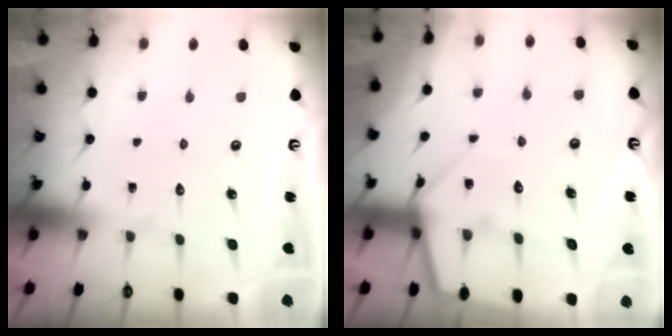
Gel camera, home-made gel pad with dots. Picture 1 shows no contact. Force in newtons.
{"total": 9.2, "press": 9.2, "slide": 0.7}